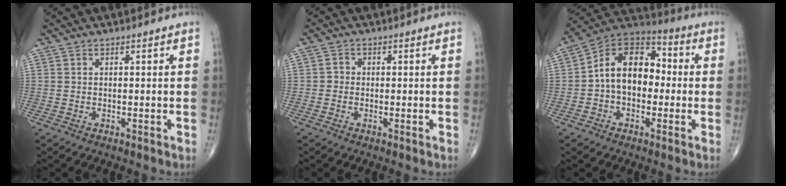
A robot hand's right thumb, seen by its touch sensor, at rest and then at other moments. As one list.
[{"total": 1.5, "force": [-0.3, 1.4, 0.5], "torque": [0.001, 0.005, -0.009]}, {"total": 14.2, "force": [-0.4, 9.8, 10.2], "torque": [-0.136, 0.045, -0.022]}]